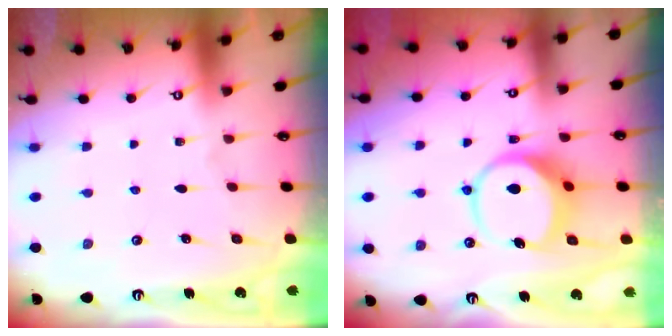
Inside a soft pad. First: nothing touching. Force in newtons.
{"total": 8.7, "press": 8.6, "slide": 1.2}